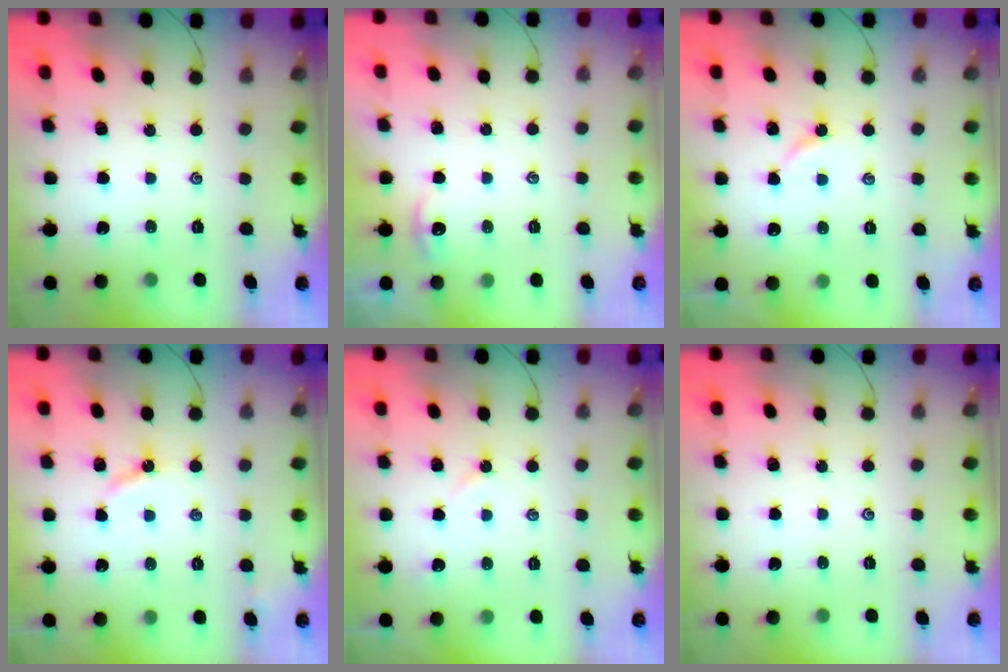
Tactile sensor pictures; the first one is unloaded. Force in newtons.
{"total": 2.4, "press": 2.3, "slide": 0.4}
{"total": 2.7, "press": 2.6, "slide": 0.5}
{"total": 5.1, "press": 5.1, "slide": 0.4}
{"total": 3.3, "press": 3.3, "slide": 0.3}
{"total": 0.0}